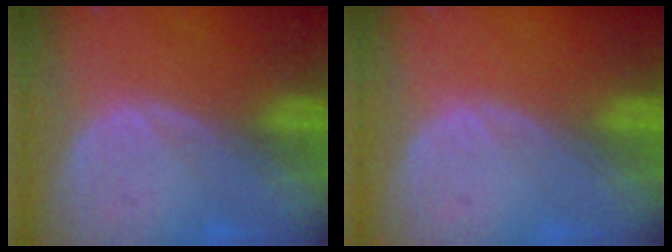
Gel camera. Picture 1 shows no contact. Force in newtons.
{"total": 0.0}